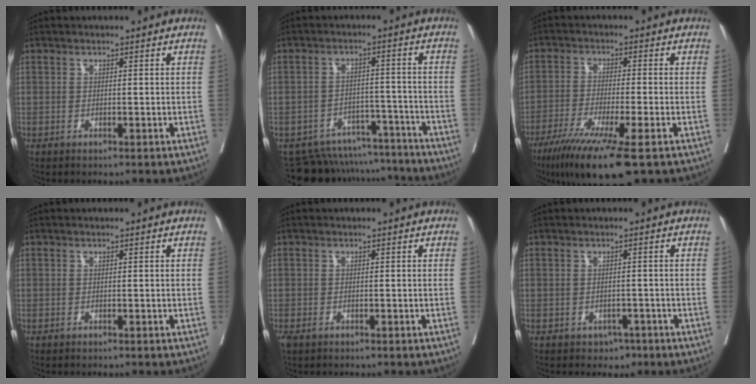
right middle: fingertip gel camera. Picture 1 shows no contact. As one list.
[{"total": 14.0, "force": [-13.2, 4.5, 1.4], "torque": [-0.020, 0.026, -0.172]}, {"total": 12.0, "force": [-7.4, 0.1, 9.5], "torque": [-0.160, -0.035, -0.122]}, {"total": 0.0}, {"total": 1.2, "force": [-0.7, 0.6, 0.7], "torque": [-0.019, -0.004, -0.008]}, {"total": 1.8, "force": [-1.0, 1.4, 0.5], "torque": [-0.002, 0.005, -0.008]}]